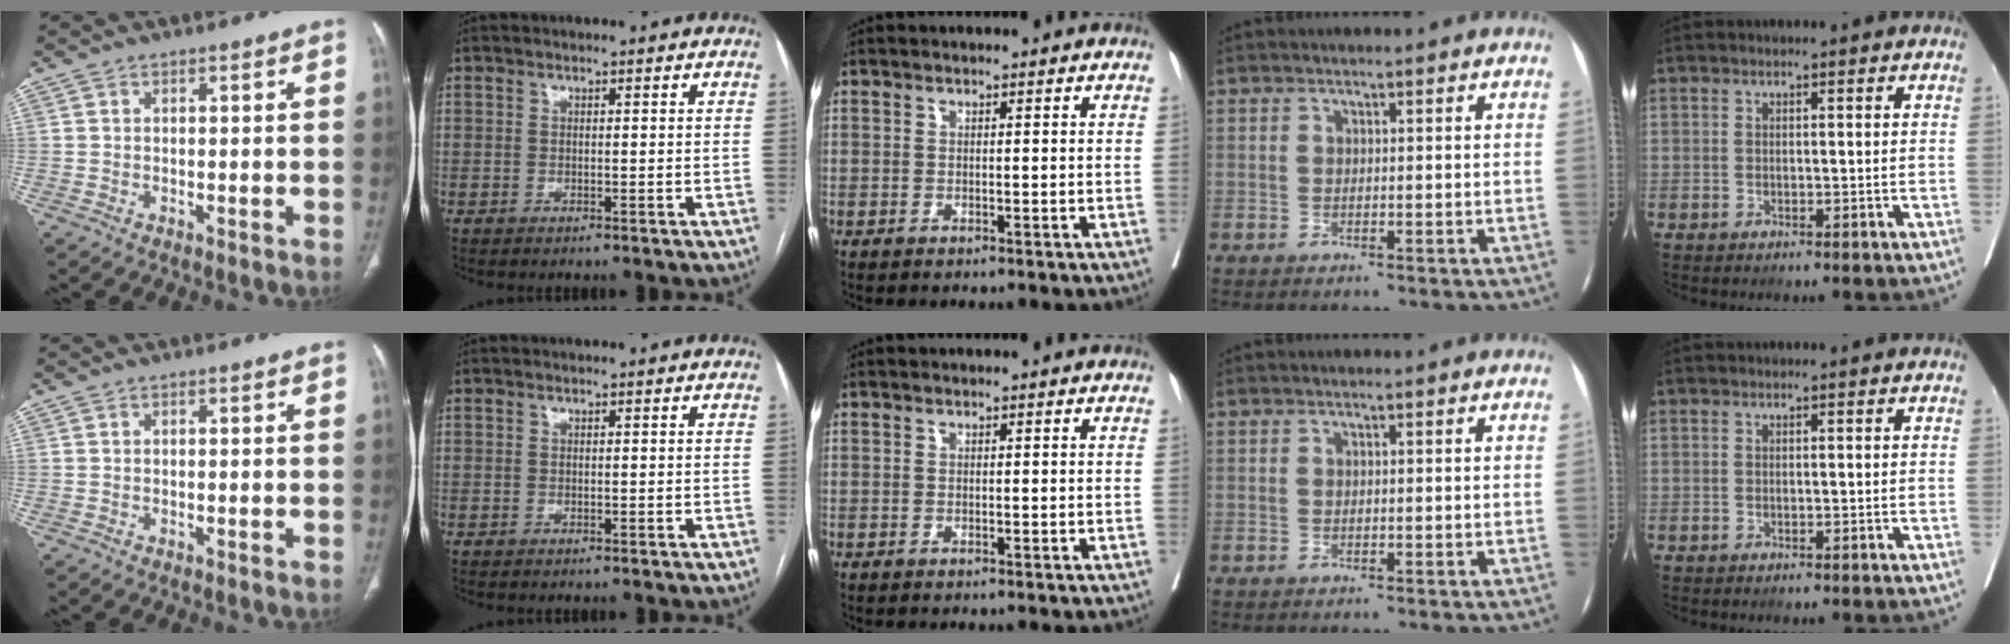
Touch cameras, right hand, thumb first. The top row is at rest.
{}